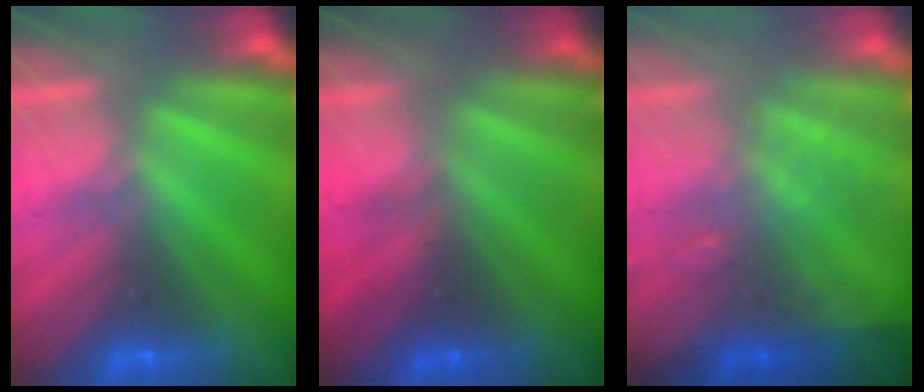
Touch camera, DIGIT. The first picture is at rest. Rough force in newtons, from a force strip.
{"total": 2.2}
{"total": 2.7}